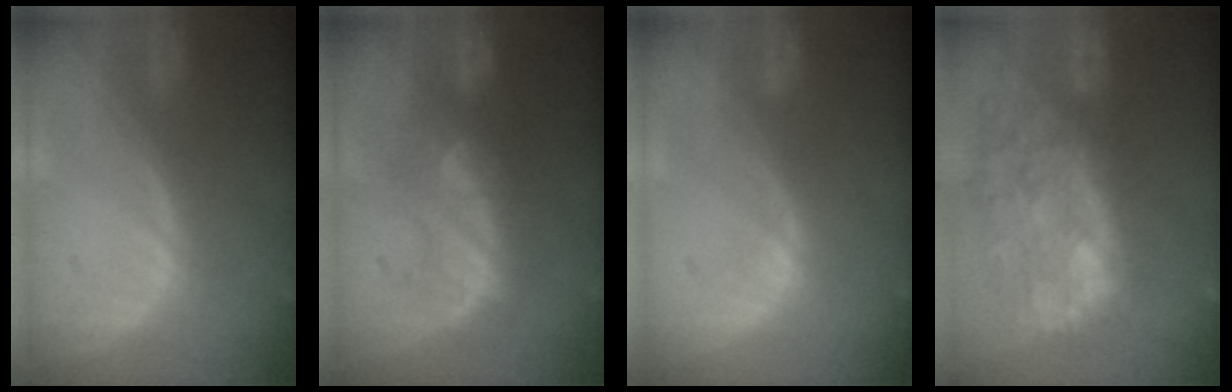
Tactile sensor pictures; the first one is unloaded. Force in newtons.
{"total": 8.1, "press": 7.9, "slide": 1.8}
{"total": 1.4, "press": 1.2, "slide": 0.7}
{"total": 13.2, "press": 11.6, "slide": 6.2}